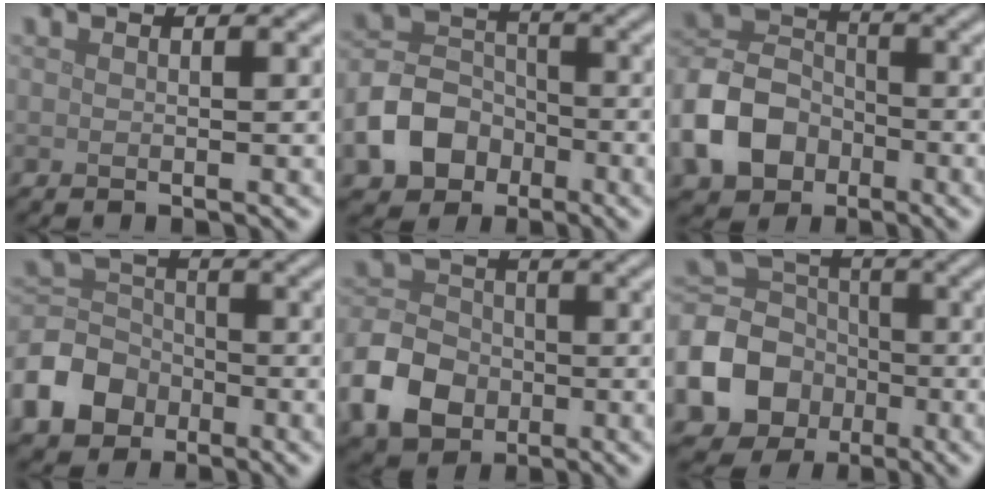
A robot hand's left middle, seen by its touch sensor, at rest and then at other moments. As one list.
[{"total": 6.6, "force": [-3.0, 5.0, 3.0], "torque": [-0.059, 0.001, -0.064]}, {"total": 7.8, "force": [-3.4, 5.9, 3.9], "torque": [-0.080, 0.001, -0.083]}, {"total": 6.8, "force": [-3.5, 5.2, 2.7], "torque": [-0.062, 0.003, -0.086]}, {"total": 6.8, "force": [-2.8, 5.2, 3.4], "torque": [-0.074, 0.000, -0.068]}, {"total": 10.3, "force": [-3.8, 8.7, 4.0], "torque": [-0.120, -0.015, -0.081]}]